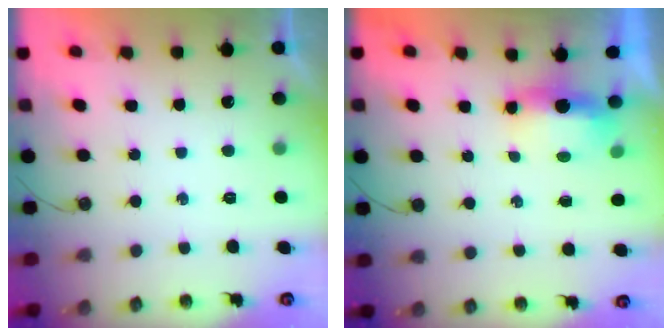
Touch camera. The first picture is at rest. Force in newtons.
{"total": 14.8, "press": 7.2, "slide": 13.0}